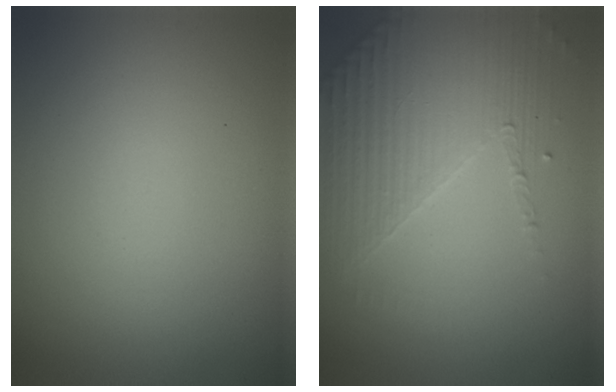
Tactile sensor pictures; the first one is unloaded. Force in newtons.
{"total": 4.3, "press": 3.2, "slide": 2.9}